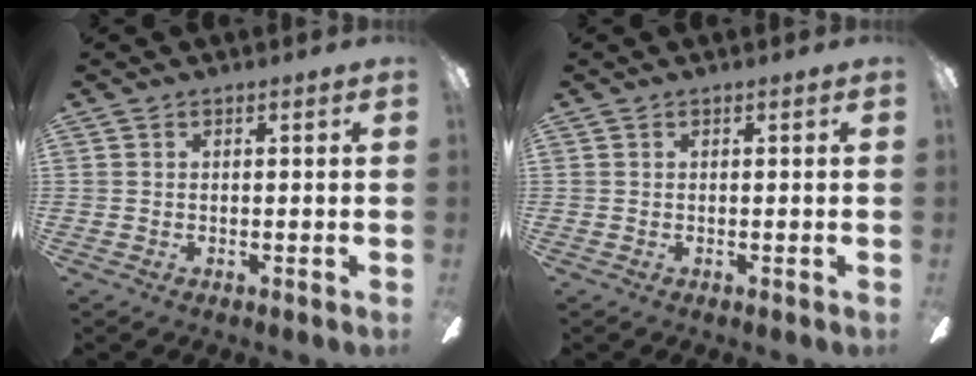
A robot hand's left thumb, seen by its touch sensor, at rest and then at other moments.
{"total": 0.0}